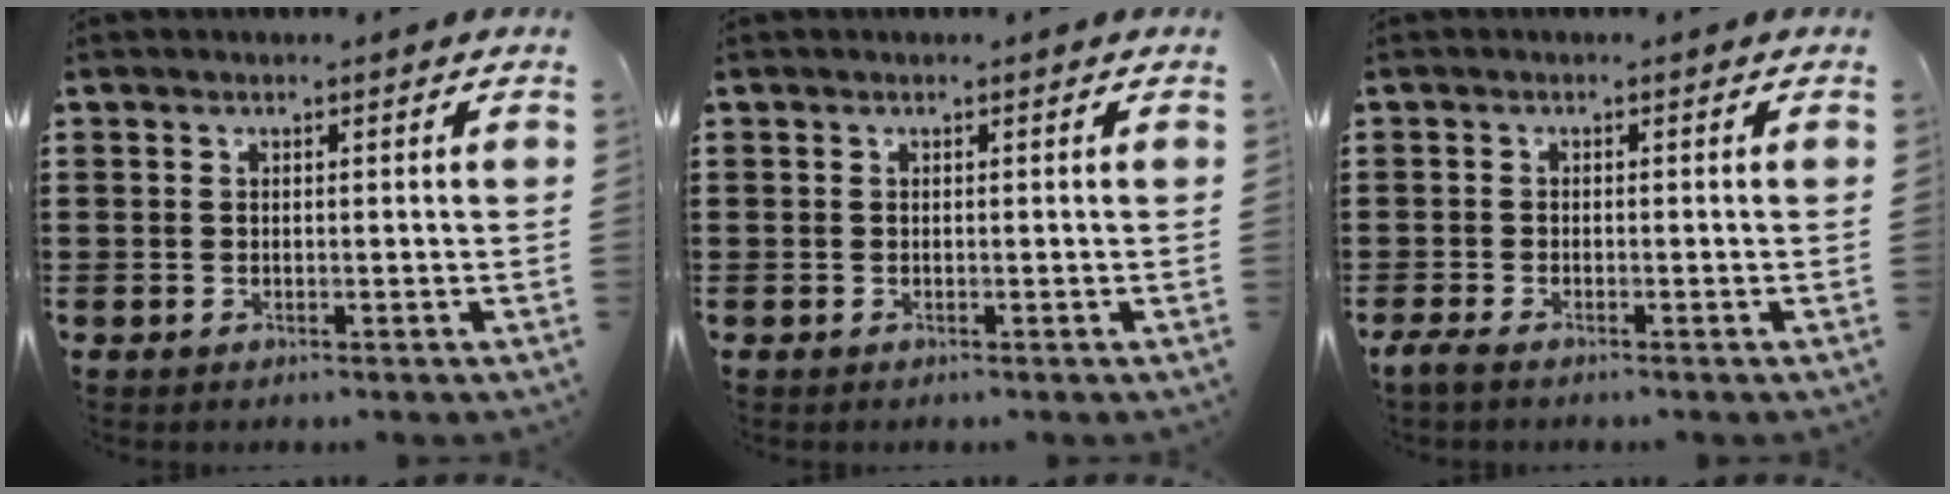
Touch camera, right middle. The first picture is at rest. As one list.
[{"total": 0.0}, {"total": 1.3, "force": [-1.0, 0.3, 0.8], "torque": [-0.023, -0.003, -0.023]}]